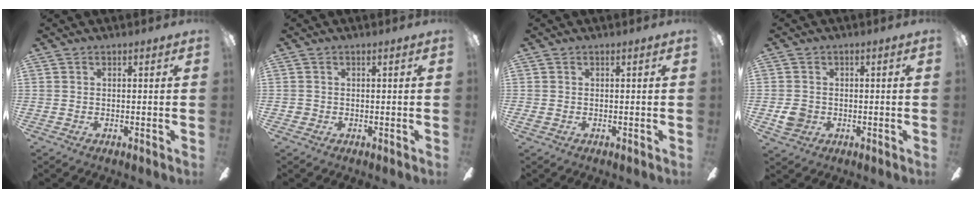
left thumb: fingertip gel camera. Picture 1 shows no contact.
{"total": 0.8, "force": [-0.4, 0.7, 0.1], "torque": [-0.002, 0.004, -0.009]}
{"total": 0.7, "force": [-0.3, 0.5, 0.4], "torque": [-0.007, 0.002, -0.007]}
{"total": 4.4, "force": [-0.9, 3.9, 1.8], "torque": [-0.015, 0.003, -0.015]}